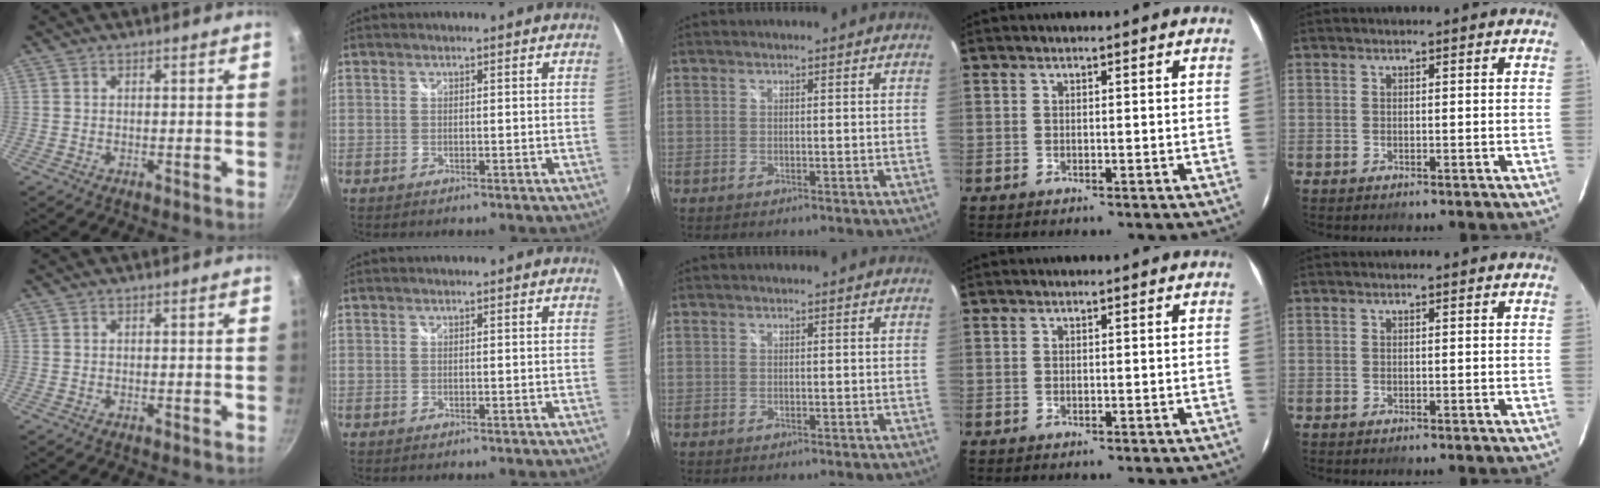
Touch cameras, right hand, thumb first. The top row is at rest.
{}